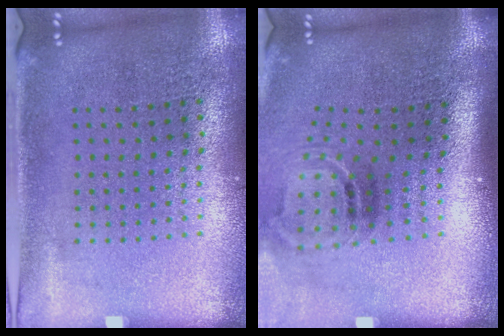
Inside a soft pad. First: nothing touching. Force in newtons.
{"total": 1.8, "press": 1.1, "slide": 1.5}